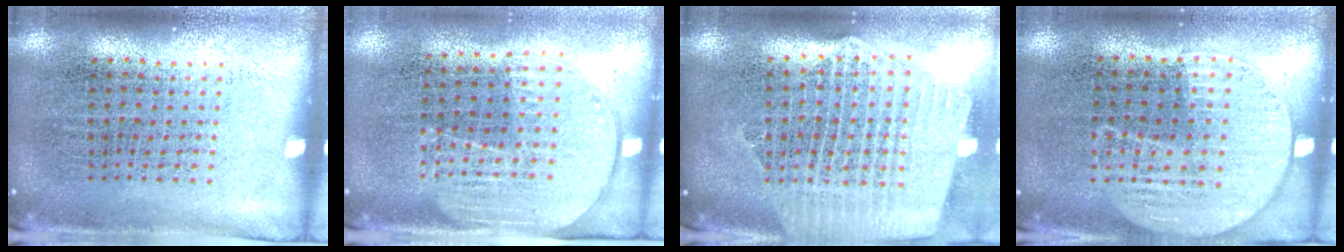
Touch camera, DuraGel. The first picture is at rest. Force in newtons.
{"total": 1.6, "press": 1.4, "slide": 0.7}
{"total": 2.7, "press": 2.3, "slide": 1.4}
{"total": 1.0, "press": 0.9, "slide": 0.5}